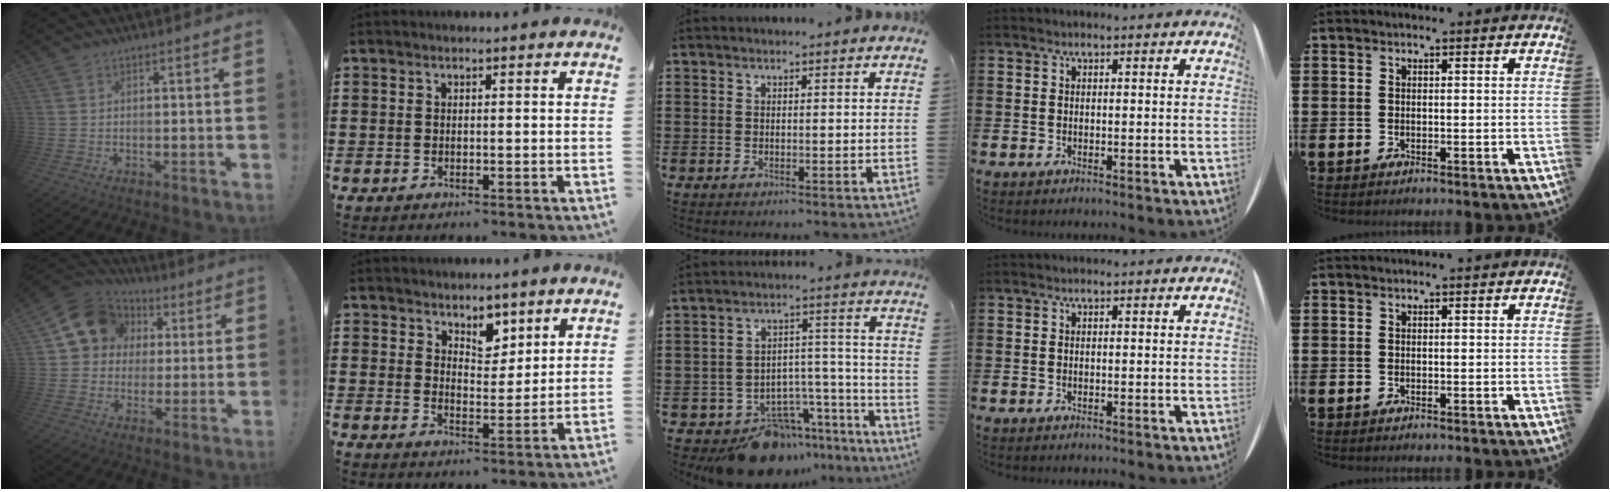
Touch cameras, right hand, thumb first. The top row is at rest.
{"thumb": {"total": 13.6, "force": [4.5, 11.4, 5.9], "torque": [-0.080, -0.013, 0.092]}, "index": {"total": 4.4, "force": [3.6, 2.4, 1.0], "torque": [-0.027, -0.002, 0.065]}, "middle": {"total": 10.9, "force": [-9.4, 4.8, 2.7], "torque": [-0.029, 0.047, -0.165]}}